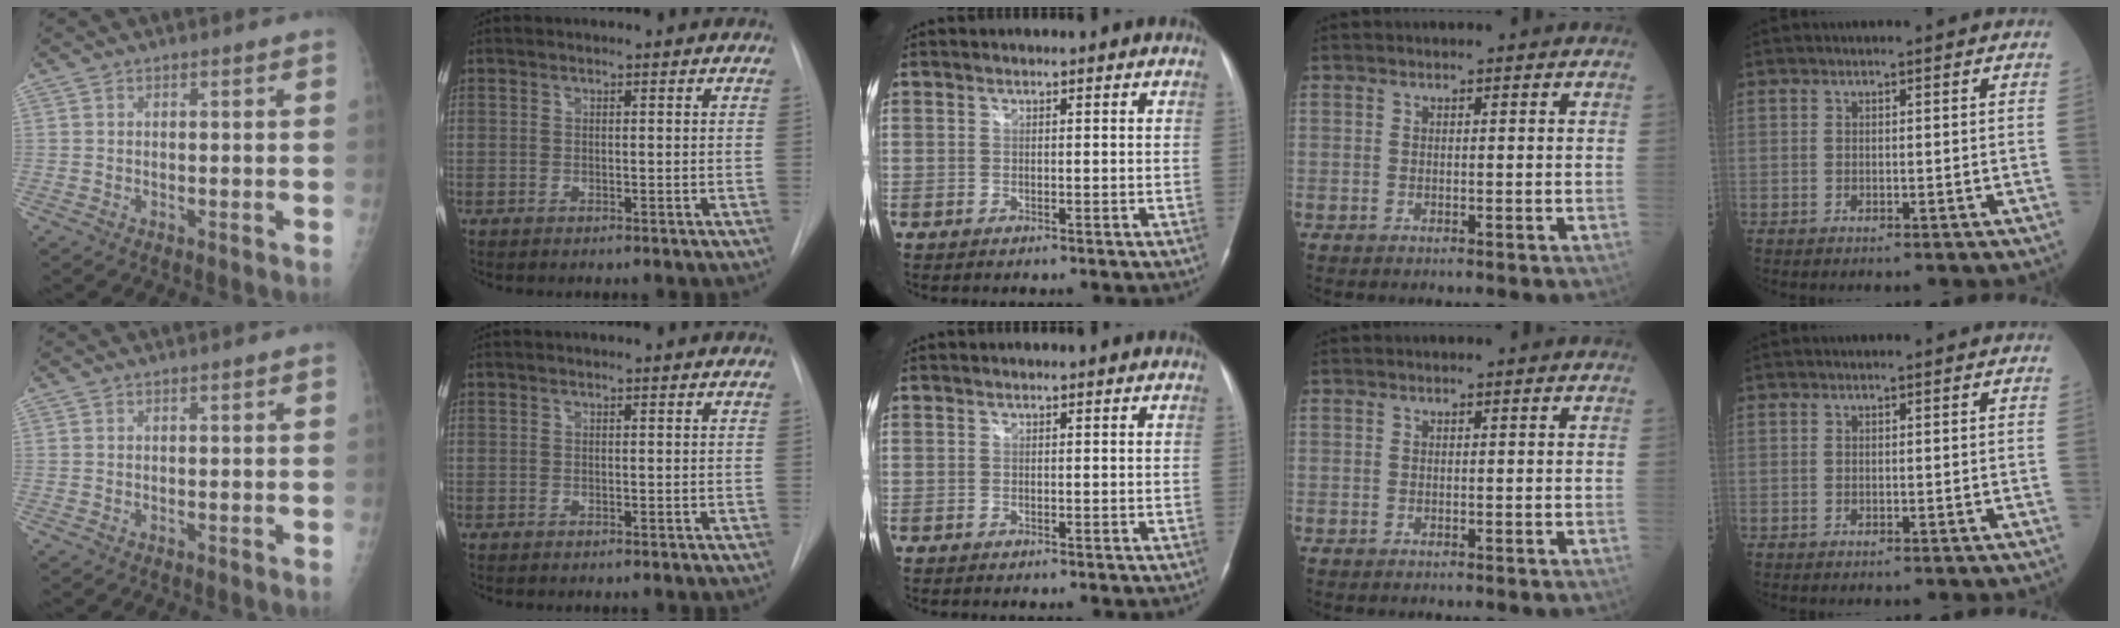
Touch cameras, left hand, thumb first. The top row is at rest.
{}